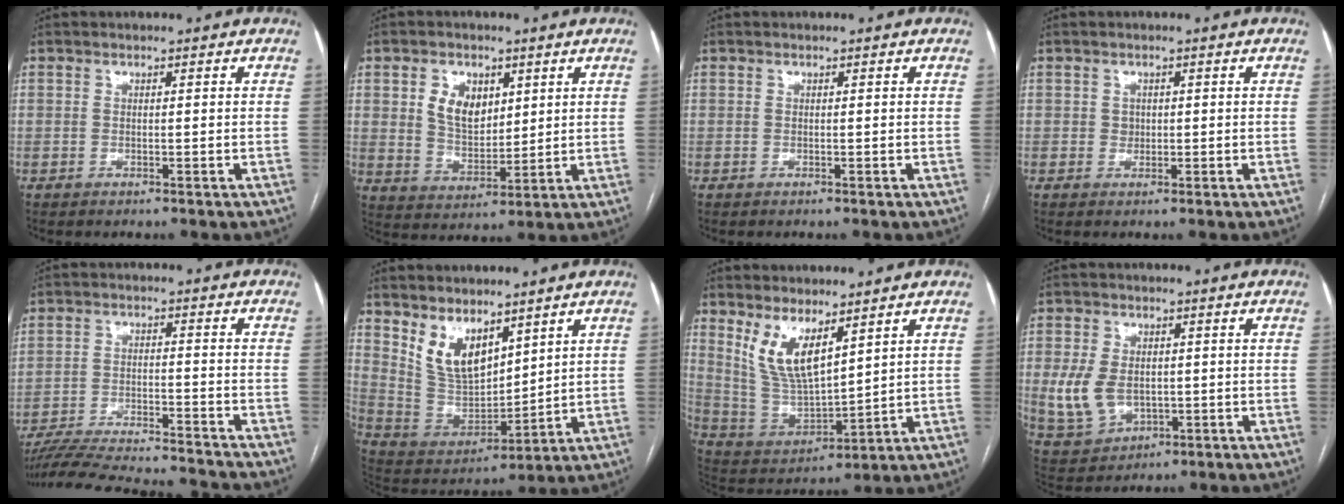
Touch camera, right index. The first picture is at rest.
{"total": 7.5, "force": [2.9, 5.0, 4.8], "torque": [-0.089, 0.009, 0.062]}
{"total": 0.0}
{"total": 1.4, "force": [0.1, 1.3, 0.5], "torque": [-0.008, 0.001, 0.004]}
{"total": 18.6, "force": [-17.4, 0.9, 6.5], "torque": [-0.124, -0.027, -0.260]}
{"total": 10.0, "force": [6.1, 5.0, 6.1], "torque": [-0.120, 0.005, 0.137]}
{"total": 9.8, "force": [5.7, 3.0, 7.3], "torque": [-0.151, -0.009, 0.129]}
{"total": 8.5, "force": [-0.5, 6.2, 5.8], "torque": [-0.127, 0.006, 0.010]}